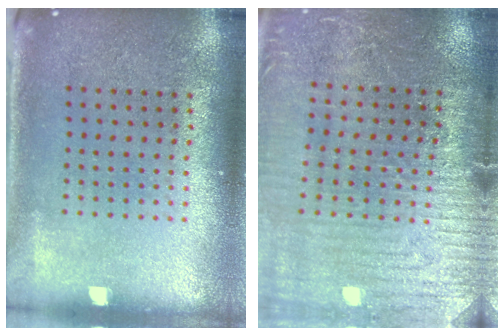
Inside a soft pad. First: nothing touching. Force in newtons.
{"total": 3.2, "press": 3.2, "slide": 0.1}